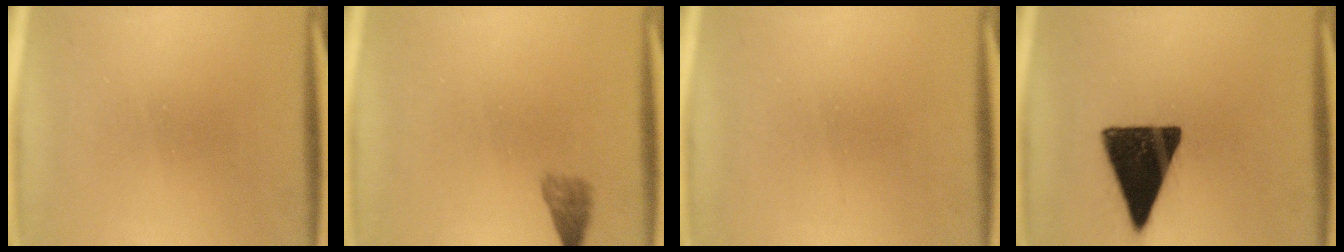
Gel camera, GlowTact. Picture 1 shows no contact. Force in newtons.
{"total": 2.4}
{"total": 1.4}
{"total": 16.3}